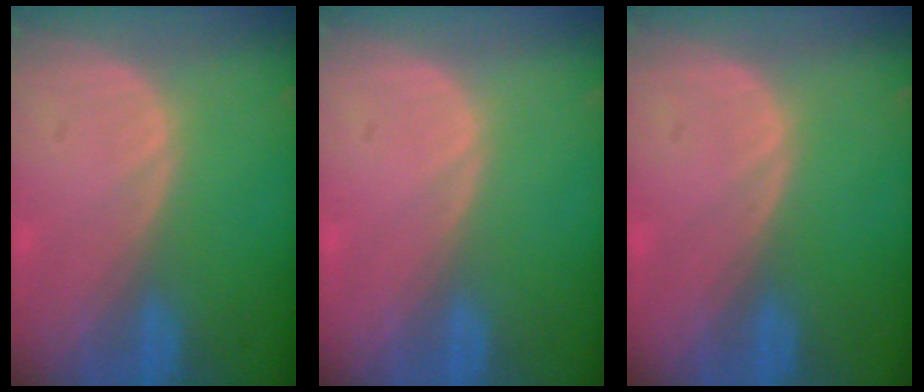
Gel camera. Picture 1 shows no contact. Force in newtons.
{"total": 0.0}
{"total": 0.0}